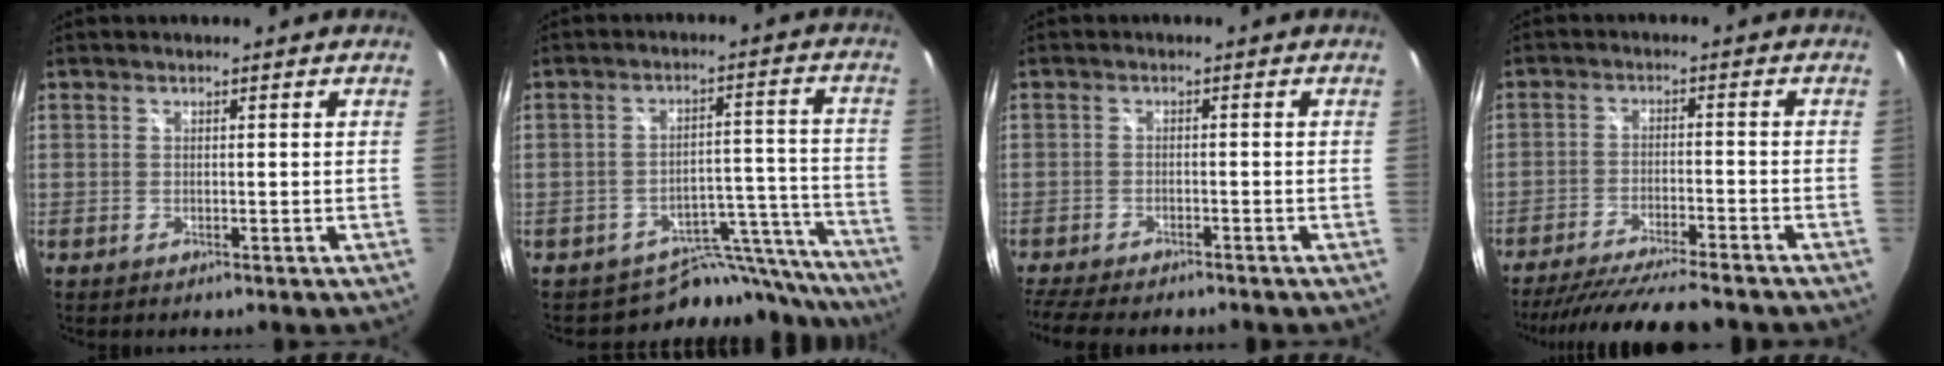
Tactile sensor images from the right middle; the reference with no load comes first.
{"total": 14.3, "force": [-13.5, 4.7, 0.3], "torque": [0.023, 0.061, -0.181]}
{"total": 9.6, "force": [-8.4, 1.9, 4.3], "torque": [-0.106, -0.028, -0.139]}
{"total": 15.0, "force": [-13.3, 1.2, 6.8], "torque": [-0.138, -0.018, -0.210]}